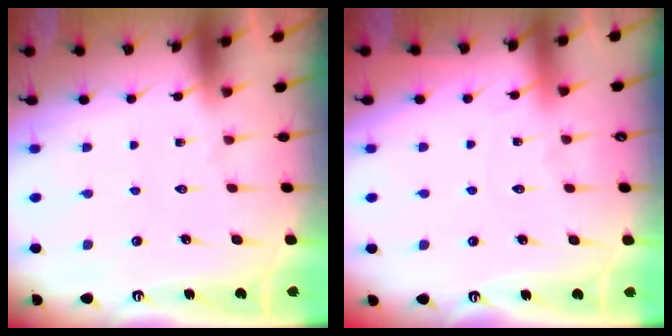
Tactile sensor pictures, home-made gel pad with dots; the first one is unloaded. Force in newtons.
{"total": 2.7, "press": 2.7, "slide": 0.3}